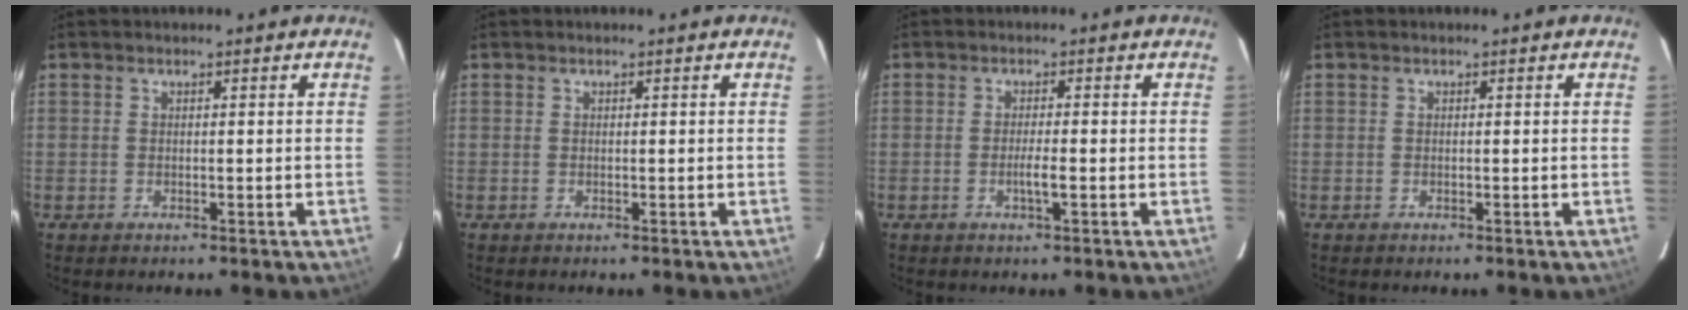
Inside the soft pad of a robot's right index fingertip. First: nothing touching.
{"total": 0.0}
{"total": 2.2, "force": [-0.7, 0.0, 2.1], "torque": [-0.039, -0.001, -0.013]}
{"total": 0.0}